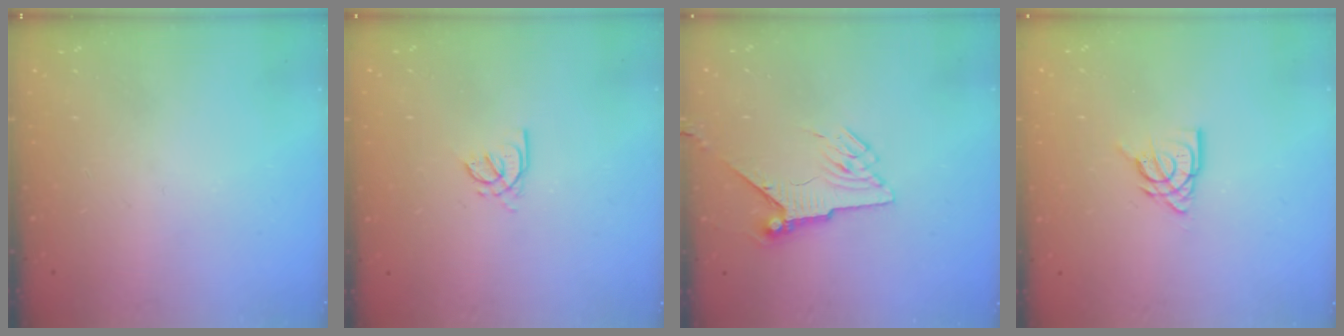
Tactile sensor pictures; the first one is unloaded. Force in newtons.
{"total": 2.4, "press": 2.4, "slide": 0.6}
{"total": 6.7, "press": 6.7, "slide": 1.0}
{"total": 9.2, "press": 9.1, "slide": 0.8}